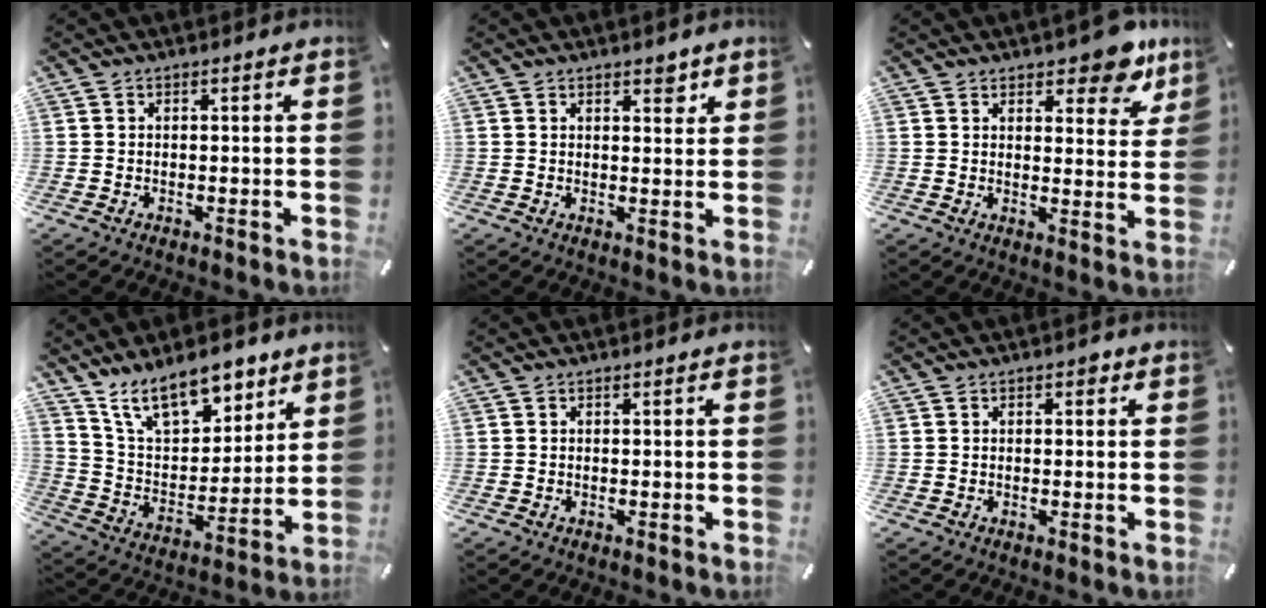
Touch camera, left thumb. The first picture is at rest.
{"total": 2.8, "force": [2.0, 1.5, 1.3], "torque": [0.003, -0.016, 0.029]}
{"total": 9.7, "force": [7.4, 4.3, 4.5], "torque": [-0.039, -0.054, 0.127]}
{"total": 15.1, "force": [11.4, 7.4, 6.6], "torque": [-0.121, -0.066, 0.210]}
{"total": 0.0}
{"total": 1.4, "force": [0.5, 1.0, 0.8], "torque": [-0.002, 0.000, 0.003]}